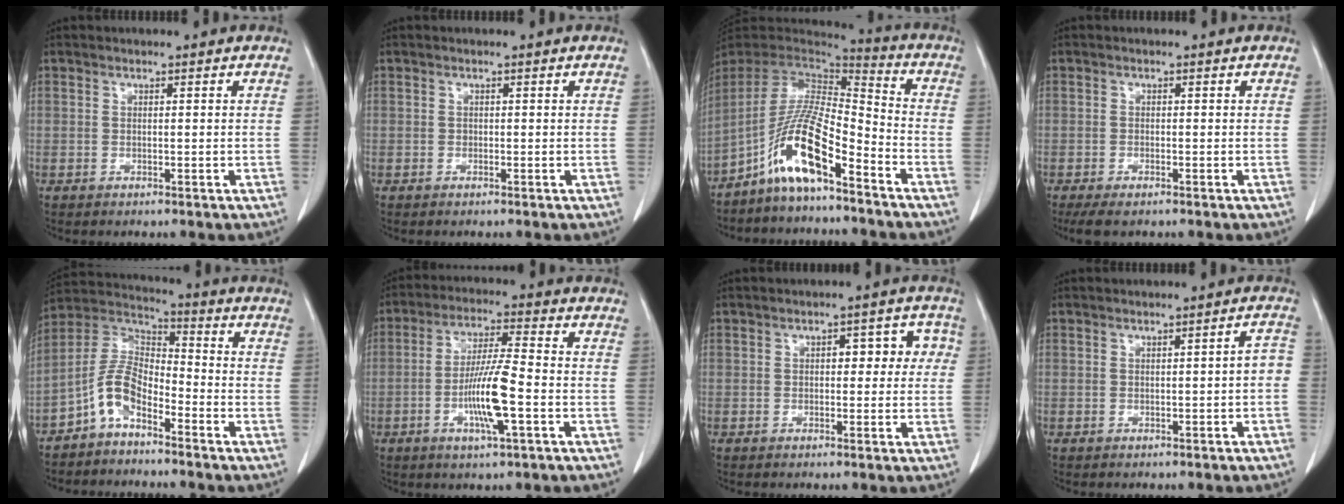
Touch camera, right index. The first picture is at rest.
{"total": 0.0}
{"total": 12.6, "force": [-7.5, 1.9, 9.9], "torque": [-0.192, 0.004, -0.141]}
{"total": 3.4, "force": [-2.5, 1.0, 2.1], "torque": [-0.036, -0.009, -0.036]}
{"total": 7.7, "force": [-4.5, 3.6, 5.2], "torque": [-0.112, 0.026, -0.093]}
{"total": 9.9, "force": [-2.9, 0.5, 9.5], "torque": [-0.181, -0.005, -0.055]}
{"total": 5.1, "force": [0.8, 2.8, 4.2], "torque": [-0.038, 0.028, 0.006]}
{"total": 2.3, "force": [-0.7, 0.5, 2.1], "torque": [-0.019, 0.011, -0.010]}